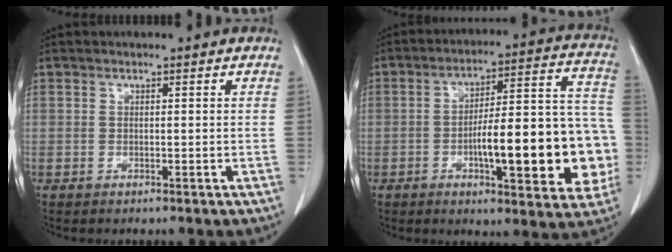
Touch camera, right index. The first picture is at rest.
{"total": 20.2, "force": [-4.6, 4.8, 19.1], "torque": [-0.206, 0.038, -0.054]}